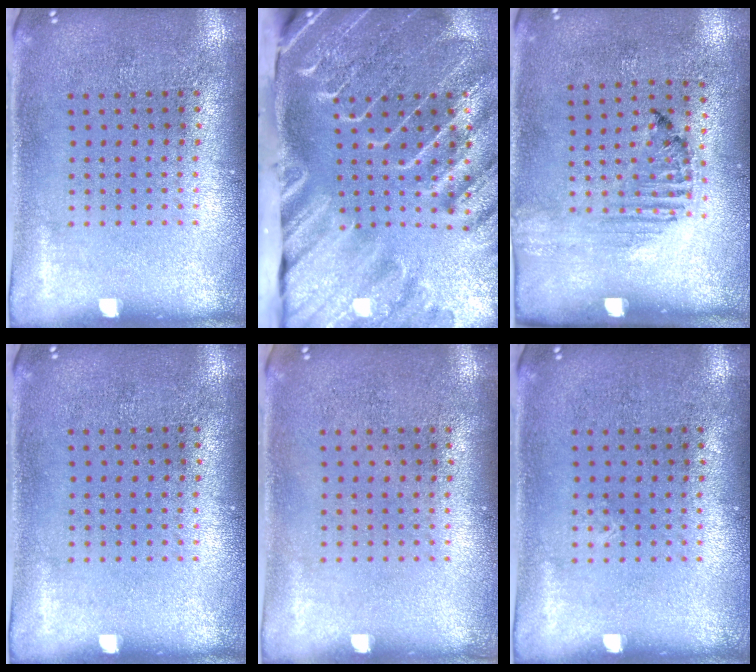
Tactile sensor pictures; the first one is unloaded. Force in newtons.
{"total": 4.6, "press": 3.4, "slide": 3.1}
{"total": 1.3, "press": 1.1, "slide": 0.7}
{"total": 0.0}
{"total": 0.0}
{"total": 0.0}